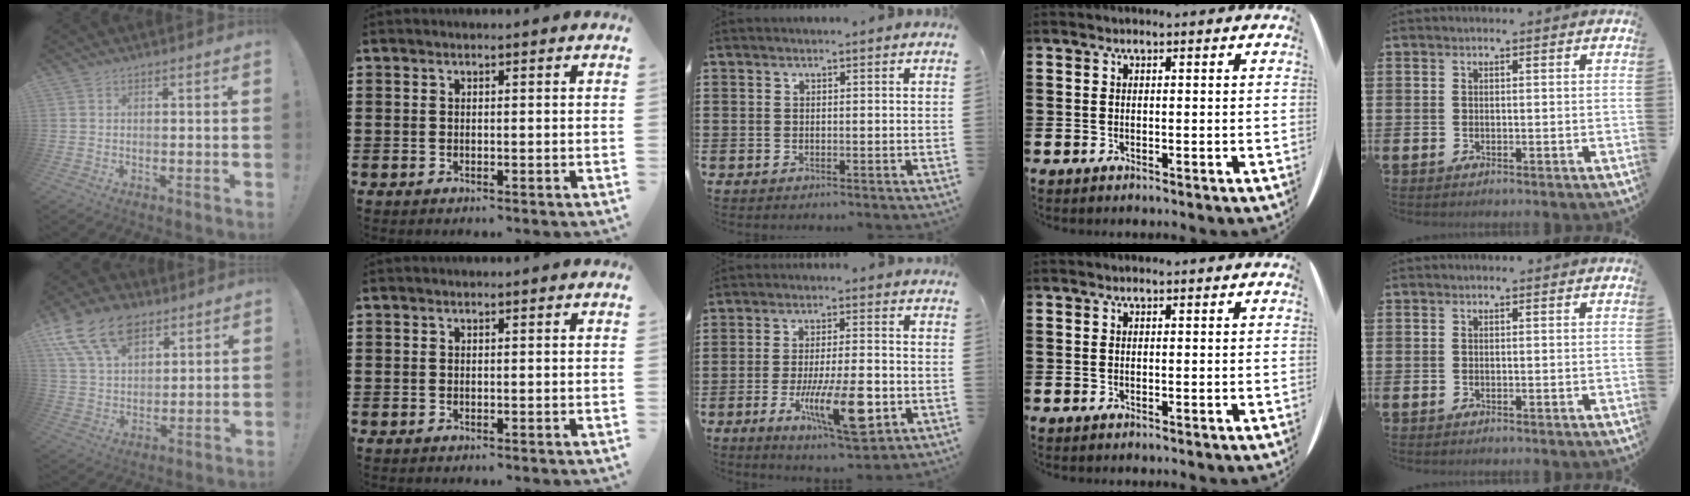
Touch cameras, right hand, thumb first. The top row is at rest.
{"thumb": {"total": 16.5, "force": [9.5, 10.4, 8.6], "torque": [-0.154, -0.051, 0.177]}, "middle": {"total": 11.7, "force": [-4.1, 3.4, 10.4], "torque": [-0.185, -0.008, -0.067]}}